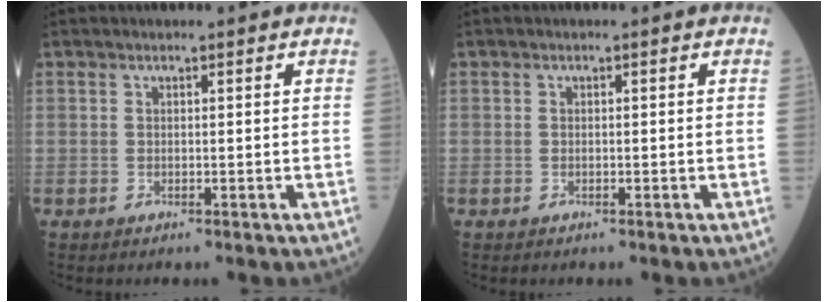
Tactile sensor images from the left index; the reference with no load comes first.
{"total": 0.0}